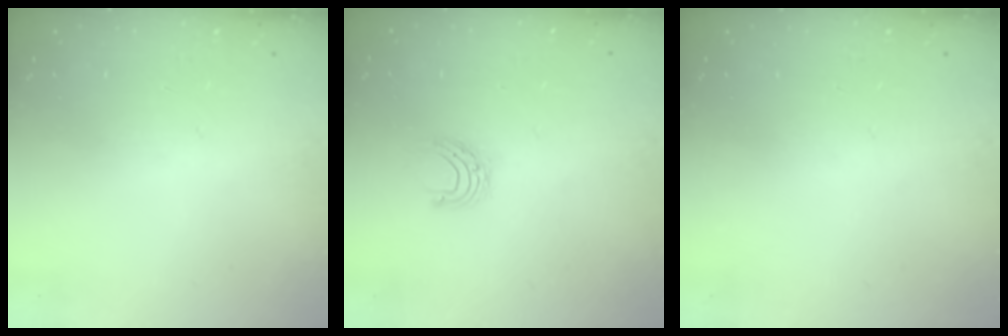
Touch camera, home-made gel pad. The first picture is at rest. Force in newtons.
{"total": 4.9, "press": 4.9, "slide": 0.4}
{"total": 0.0}